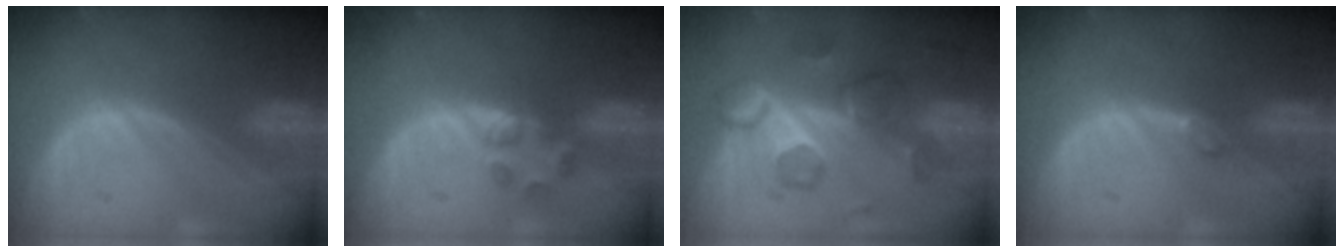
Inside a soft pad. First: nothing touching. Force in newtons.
{"total": 2.7, "press": 2.6, "slide": 0.9}
{"total": 8.7, "press": 7.9, "slide": 3.6}
{"total": 1.2, "press": 1.1, "slide": 0.2}